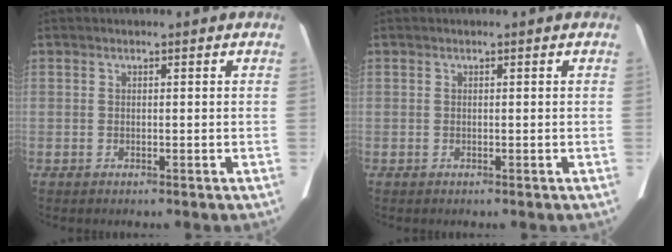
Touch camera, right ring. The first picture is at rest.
{"total": 0.0}